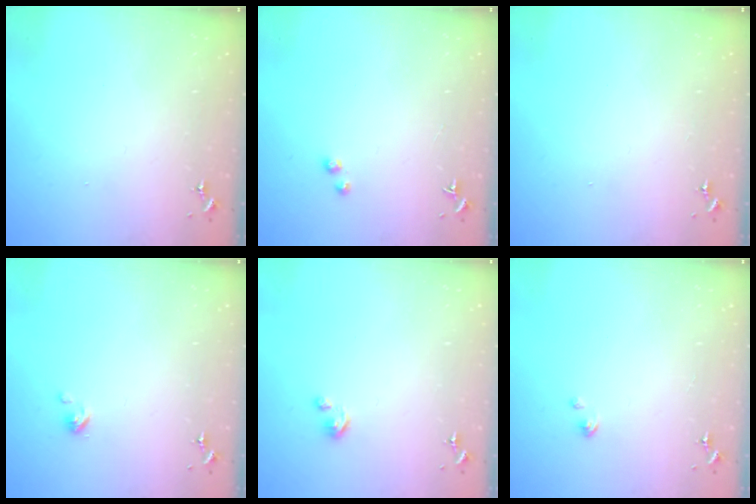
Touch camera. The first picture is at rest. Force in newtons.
{"total": 1.8, "press": 1.7, "slide": 0.2}
{"total": 0.0}
{"total": 3.6, "press": 3.6, "slide": 0.3}
{"total": 2.6, "press": 2.6, "slide": 0.3}
{"total": 1.9, "press": 1.9, "slide": 0.2}